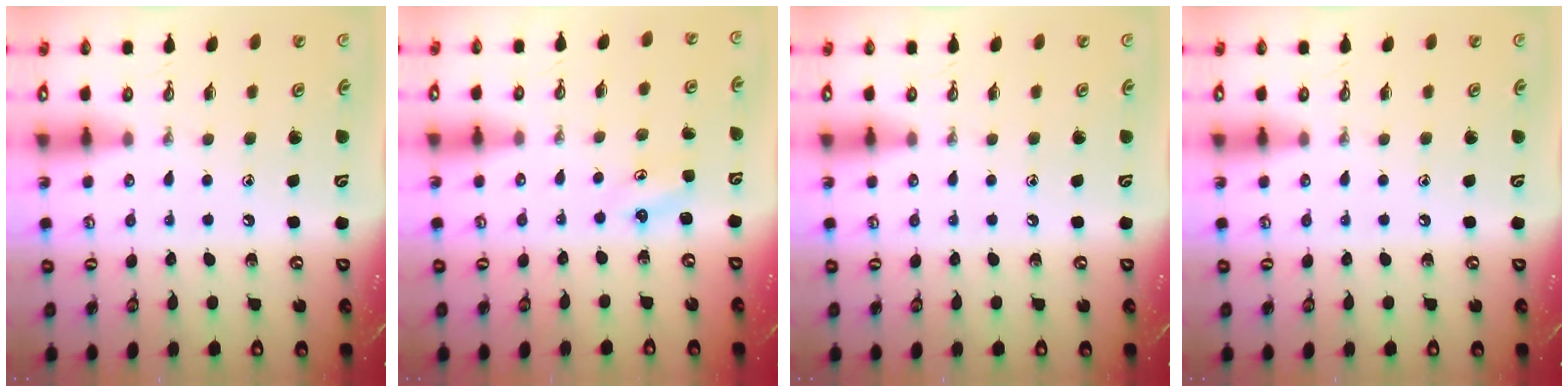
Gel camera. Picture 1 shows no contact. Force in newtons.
{"total": 2.9, "press": 2.9, "slide": 0.3}
{"total": 0.0}
{"total": 0.0}